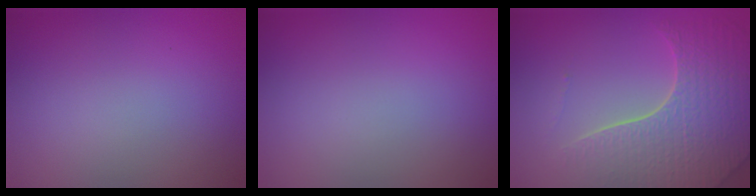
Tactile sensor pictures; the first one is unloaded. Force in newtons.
{"total": 0.0}
{"total": 7.3, "press": 5.3, "slide": 5.0}